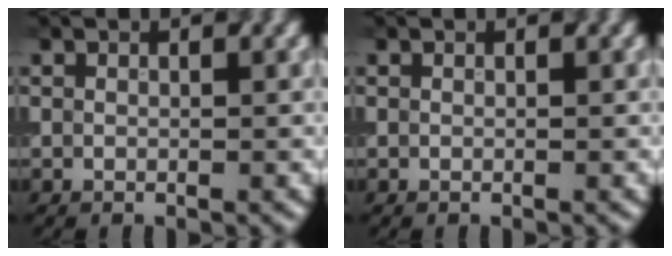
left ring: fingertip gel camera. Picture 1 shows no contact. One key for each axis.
{"total": 0.0}